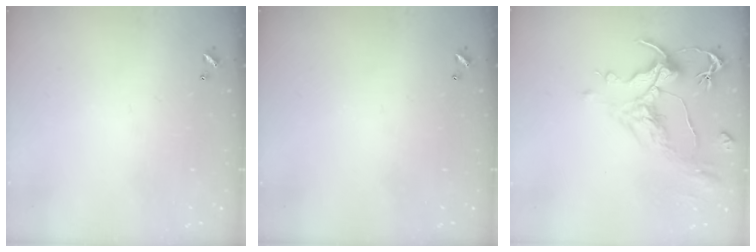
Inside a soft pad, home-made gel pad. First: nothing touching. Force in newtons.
{"total": 0.0}
{"total": 1.6, "press": 0.7, "slide": 1.4}